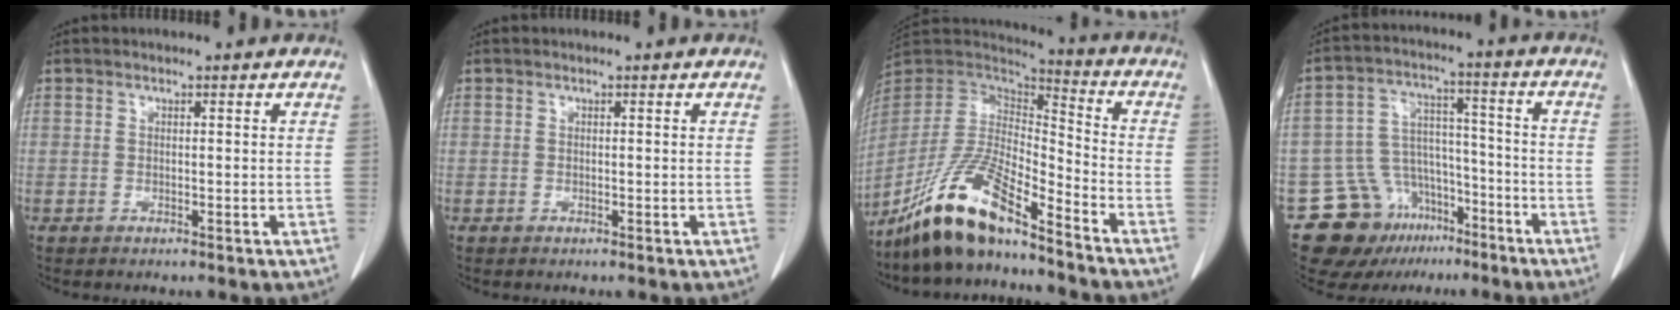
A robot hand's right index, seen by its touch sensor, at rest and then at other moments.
{"total": 0.0}
{"total": 15.4, "force": [-11.6, 2.7, 9.8], "torque": [-0.191, -0.005, -0.217]}
{"total": 13.6, "force": [-9.0, 9.2, 4.4], "torque": [-0.073, 0.055, -0.137]}